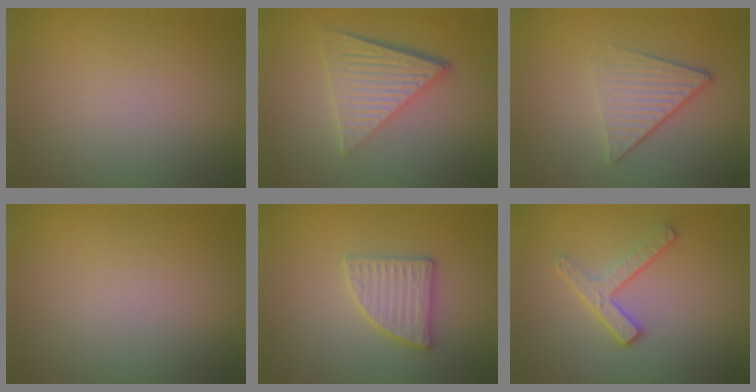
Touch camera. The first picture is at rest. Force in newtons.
{"total": 6.2, "press": 4.2, "slide": 4.5}
{"total": 4.1, "press": 2.9, "slide": 2.8}
{"total": 0.0}
{"total": 2.8, "press": 2.8, "slide": 0.4}
{"total": 2.9, "press": 2.4, "slide": 1.6}